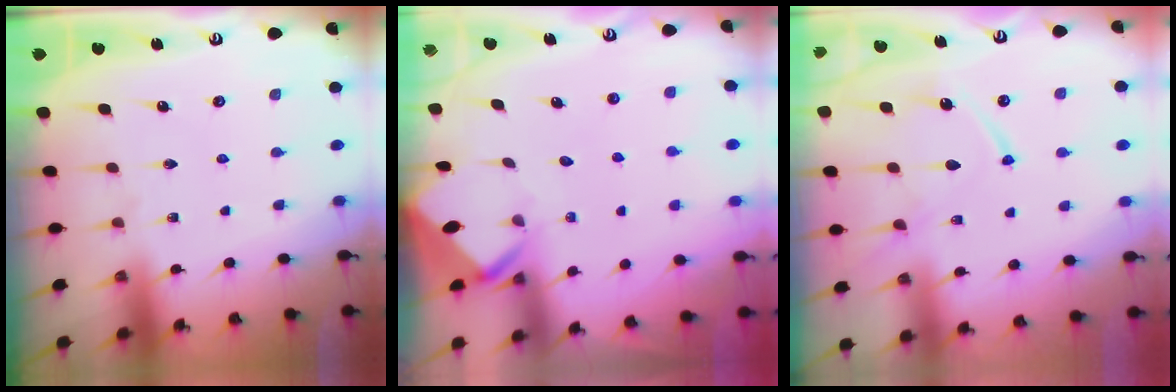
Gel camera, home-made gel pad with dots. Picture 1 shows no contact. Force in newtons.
{"total": 3.9, "press": 3.9, "slide": 0.4}
{"total": 12.3, "press": 12.3, "slide": 1.3}